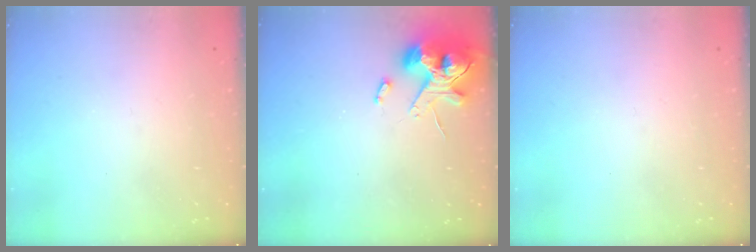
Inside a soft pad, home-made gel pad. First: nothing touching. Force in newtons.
{"total": 12.7, "press": 12.6, "slide": 2.0}
{"total": 0.0}